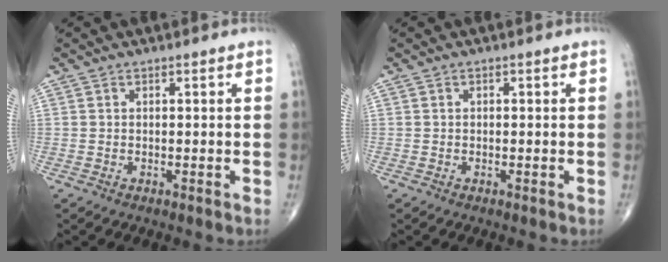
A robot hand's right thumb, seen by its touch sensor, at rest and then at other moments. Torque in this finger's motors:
{"motor_torque": [-0.14, -0.02, 0.05, 0.09, -0.04]}